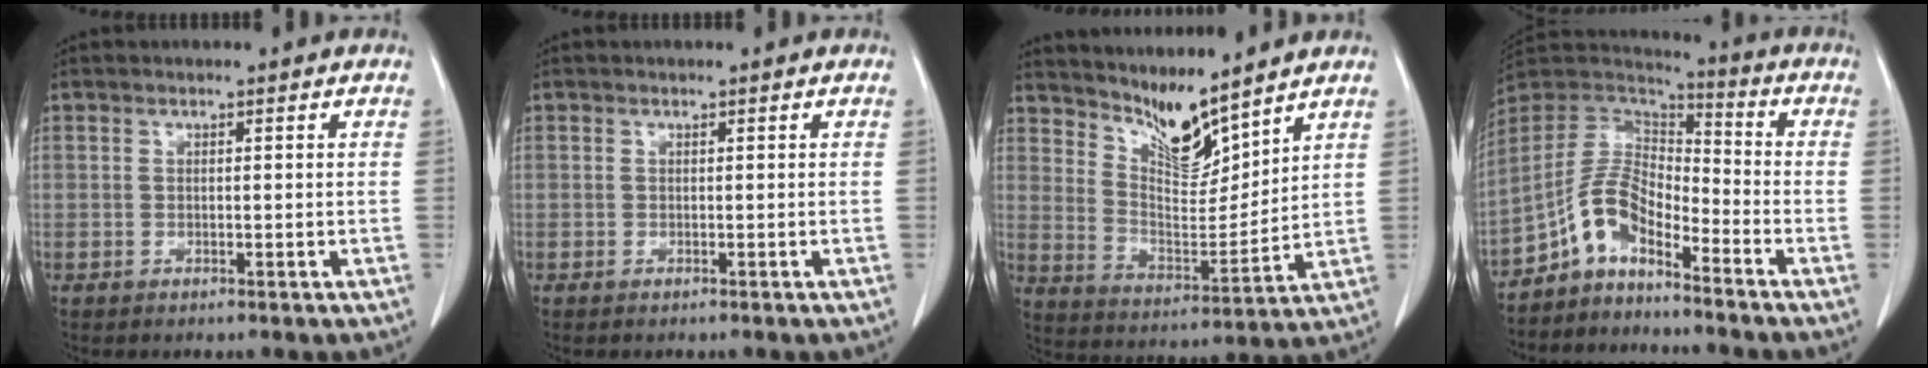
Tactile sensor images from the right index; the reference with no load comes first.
{"total": 0.0}
{"total": 9.1, "force": [8.2, 1.3, 3.9], "torque": [-0.078, -0.013, 0.160]}
{"total": 8.8, "force": [-6.1, 3.3, 5.4], "torque": [-0.115, 0.027, -0.122]}